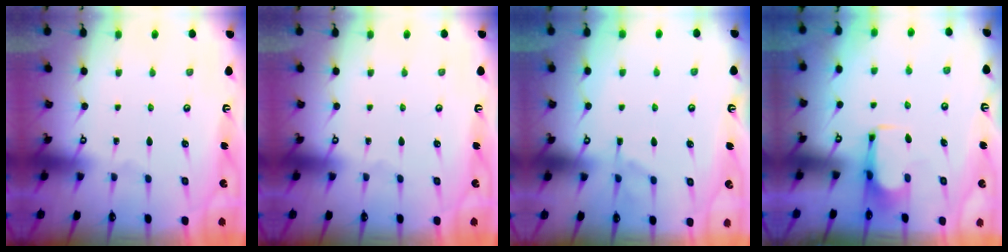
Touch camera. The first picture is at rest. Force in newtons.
{"total": 0.0}
{"total": 1.1, "press": 0.0, "slide": 1.1}
{"total": 0.9, "press": 0.7, "slide": 0.6}